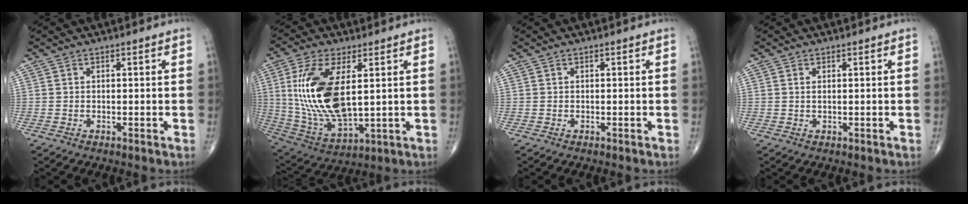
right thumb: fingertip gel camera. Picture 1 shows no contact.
{"total": 18.2, "force": [3.1, 8.2, 16.0], "torque": [-0.330, -0.021, 0.073]}
{"total": 0.0}
{"total": 0.8, "force": [0.3, 0.2, 0.7], "torque": [-0.019, 0.002, 0.007]}